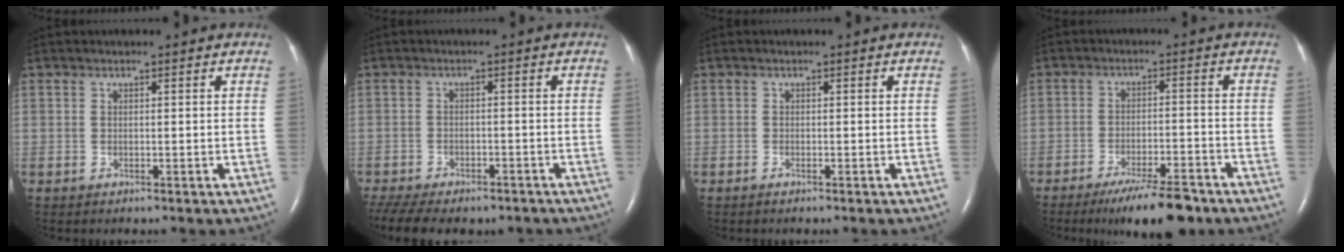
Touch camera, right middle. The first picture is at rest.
{"total": 15.9, "force": [-12.4, 6.6, 7.5], "torque": [-0.192, -0.014, -0.163]}
{"total": 0.6, "force": [-0.5, 0.0, 0.4], "torque": [-0.013, -0.001, -0.008]}
{"total": 9.4, "force": [-7.3, 1.6, 5.8], "torque": [-0.091, -0.018, -0.117]}